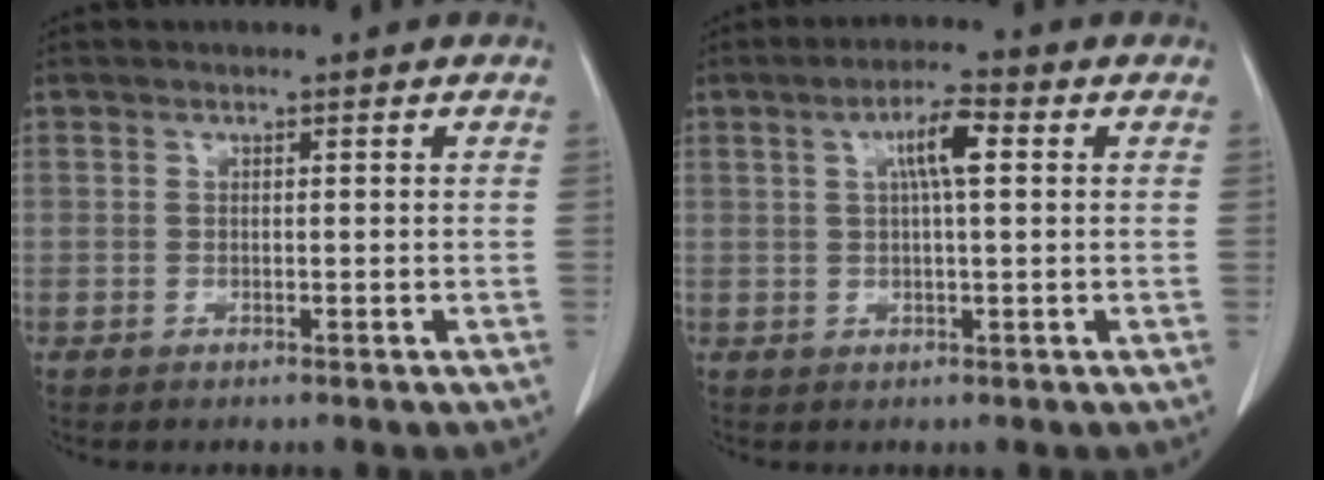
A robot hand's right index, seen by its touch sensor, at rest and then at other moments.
{"total": 5.4, "force": [1.5, 0.7, 5.1], "torque": [-0.089, 0.009, 0.024]}